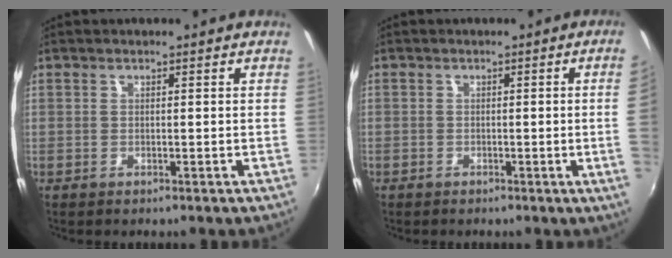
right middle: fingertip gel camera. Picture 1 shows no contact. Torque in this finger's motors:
{"motor_torque": [0.14, -0.31, -1.05, -0.21]}